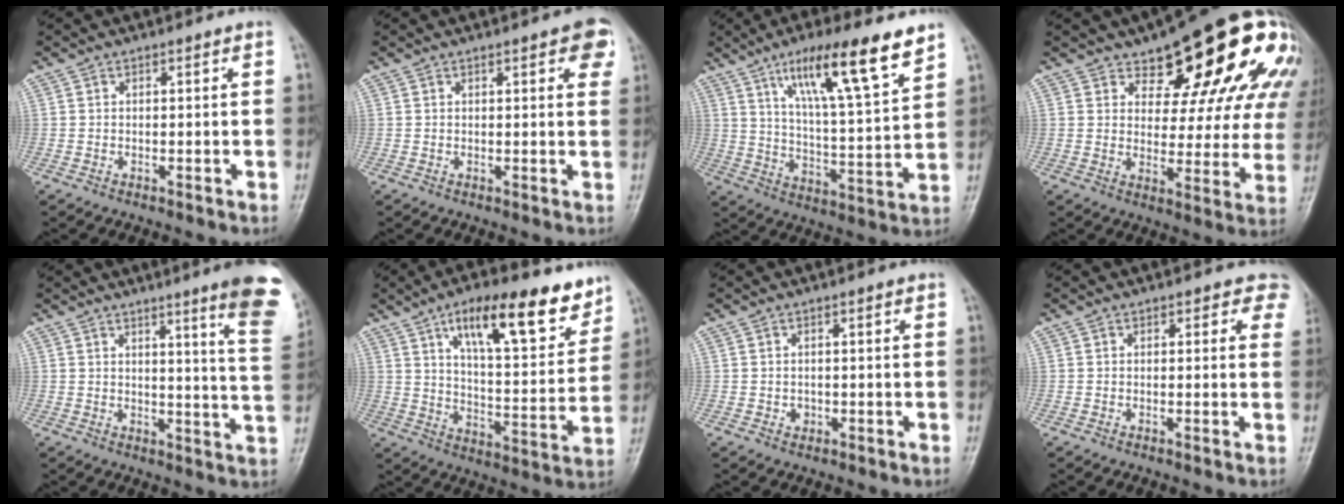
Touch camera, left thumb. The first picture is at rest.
{"total": 4.7, "force": [2.2, 1.6, 3.8], "torque": [-0.029, -0.003, 0.018]}
{"total": 16.7, "force": [10.3, 2.7, 12.9], "torque": [-0.202, -0.044, 0.178]}
{"total": 20.5, "force": [11.0, 9.2, 14.6], "torque": [-0.149, -0.048, 0.142]}
{"total": 16.3, "force": [9.2, 0.9, 13.4], "torque": [-0.148, -0.054, 0.106]}
{"total": 18.9, "force": [11.4, 6.6, 13.6], "torque": [-0.161, -0.051, 0.181]}
{"total": 1.3, "force": [-0.3, 1.1, 0.5], "torque": [-0.002, 0.003, -0.002]}
{"total": 3.5, "force": [2.1, 2.3, 1.6], "torque": [0.020, -0.005, 0.006]}